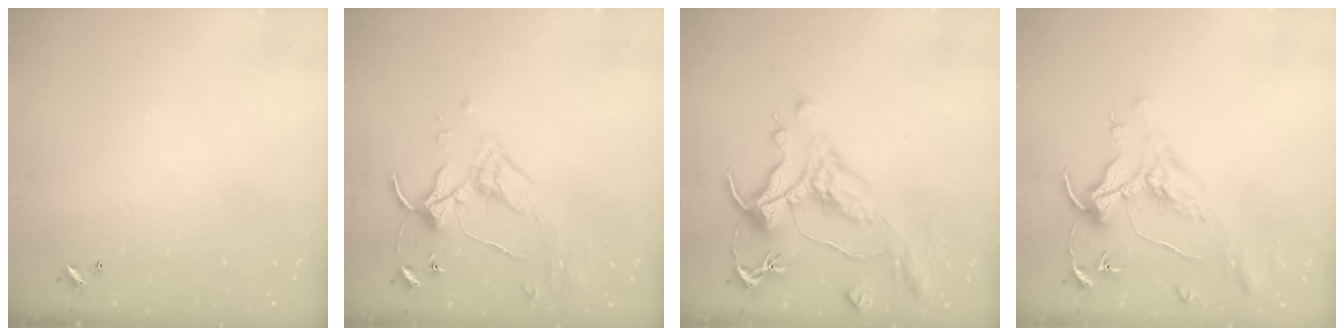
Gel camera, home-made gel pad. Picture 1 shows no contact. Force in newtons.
{"total": 3.9, "press": 3.8, "slide": 0.5}
{"total": 2.2, "press": 1.7, "slide": 1.4}
{"total": 1.6, "press": 1.4, "slide": 0.7}